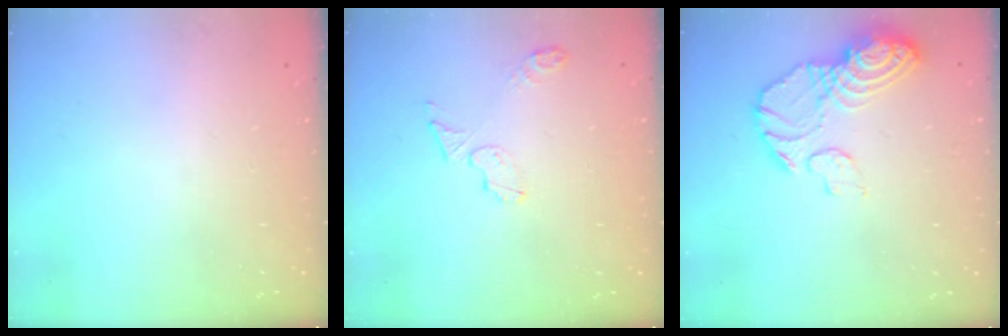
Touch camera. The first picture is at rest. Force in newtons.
{"total": 5.3, "press": 5.3, "slide": 0.3}
{"total": 11.9, "press": 11.8, "slide": 1.0}